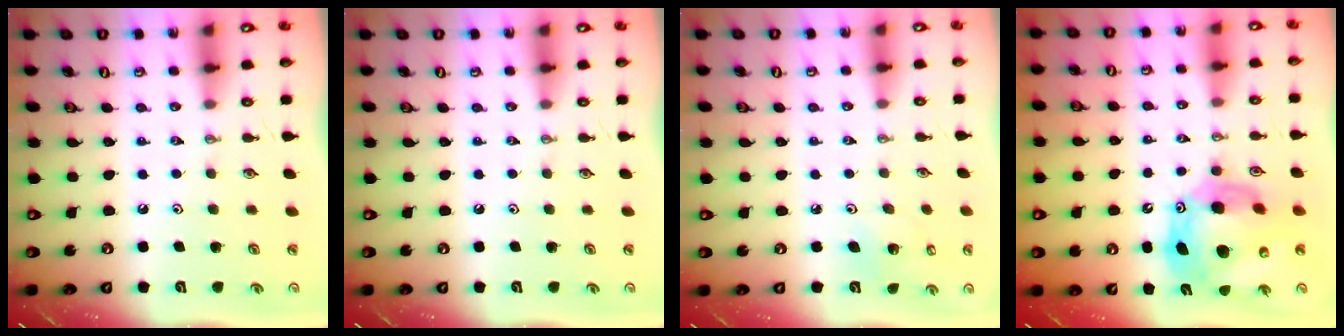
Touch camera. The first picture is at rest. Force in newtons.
{"total": 0.0}
{"total": 5.2, "press": 5.2, "slide": 0.2}
{"total": 17.8, "press": 17.7, "slide": 1.7}